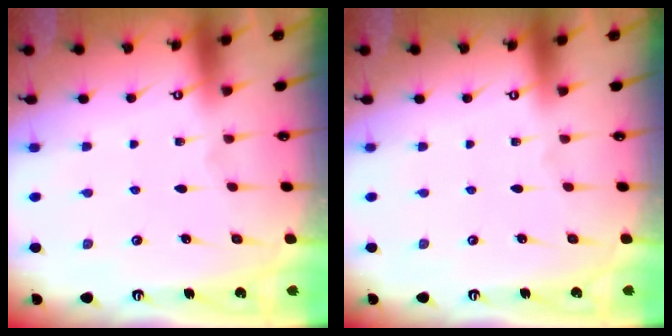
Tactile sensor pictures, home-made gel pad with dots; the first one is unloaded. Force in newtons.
{"total": 0.0}